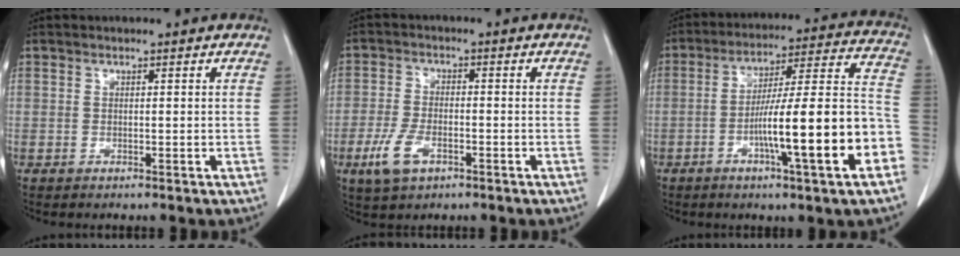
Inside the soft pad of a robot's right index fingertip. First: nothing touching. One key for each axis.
{"total": 6.2, "fx": -2.9, "fy": 3.0, "fz": 4.5, "tx": -0.103, "ty": -0.006, "tz": -0.054}
{"total": 18.8, "fx": -6.4, "fy": 0.7, "fz": 17.7, "tx": -0.228, "ty": 0.021, "tz": -0.093}